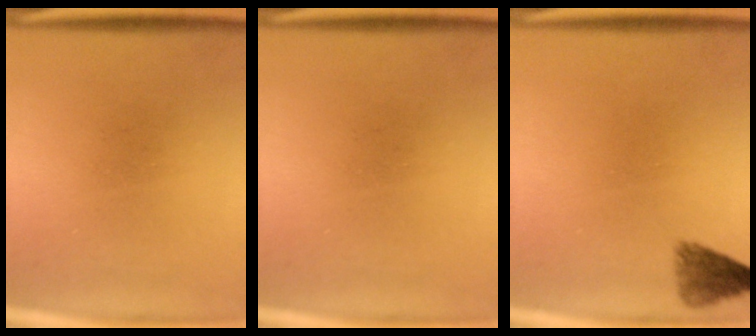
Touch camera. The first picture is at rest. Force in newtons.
{"total": 0.0}
{"total": 3.0}